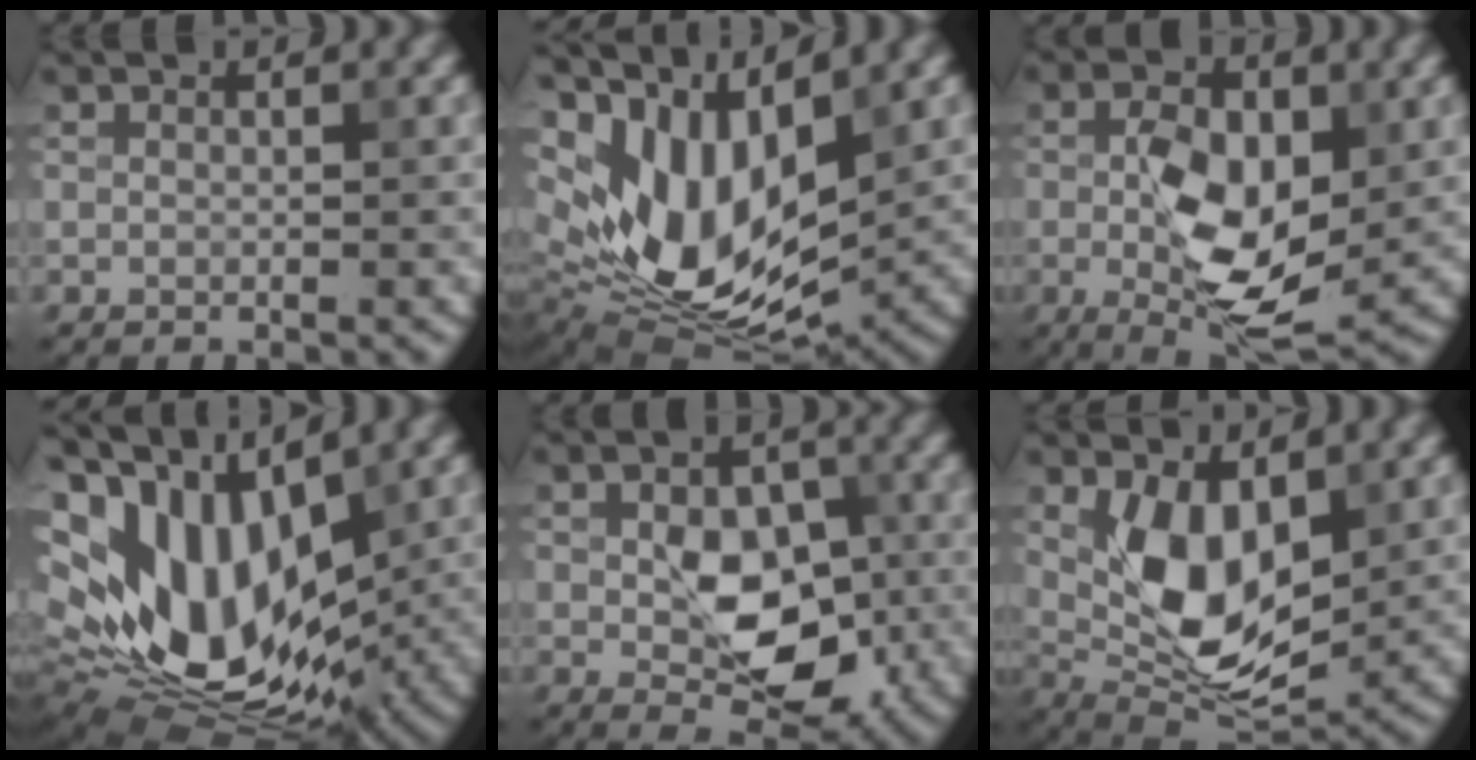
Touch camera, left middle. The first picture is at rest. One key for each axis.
{"total": 10.8, "fx": 3.1, "fy": 5.9, "fz": 8.5, "tx": -0.175, "ty": -0.012, "tz": 0.062}
{"total": 8.9, "fx": -0.8, "fy": 4.0, "fz": 7.9, "tx": -0.138, "ty": 0.001, "tz": -0.015}
{"total": 15.4, "fx": 2.5, "fy": 9.6, "fz": 11.8, "tx": -0.238, "ty": 0.006, "tz": 0.045}
{"total": 7.5, "fx": -0.8, "fy": 4.6, "fz": 5.9, "tx": -0.092, "ty": -0.004, "tz": -0.012}
{"total": 7.8, "fx": 1.0, "fy": 4.0, "fz": 6.7, "tx": -0.129, "ty": -0.011, "tz": 0.021}